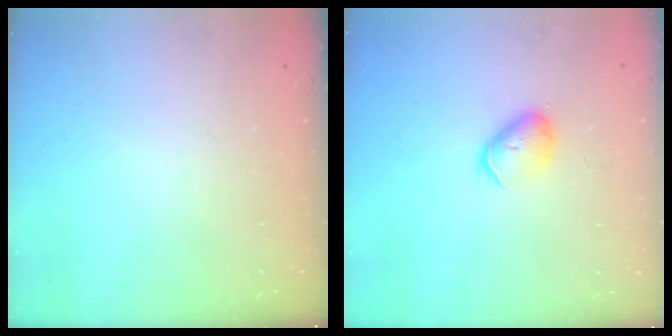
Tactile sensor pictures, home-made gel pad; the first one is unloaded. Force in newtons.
{"total": 6.1, "press": 6.1, "slide": 0.3}